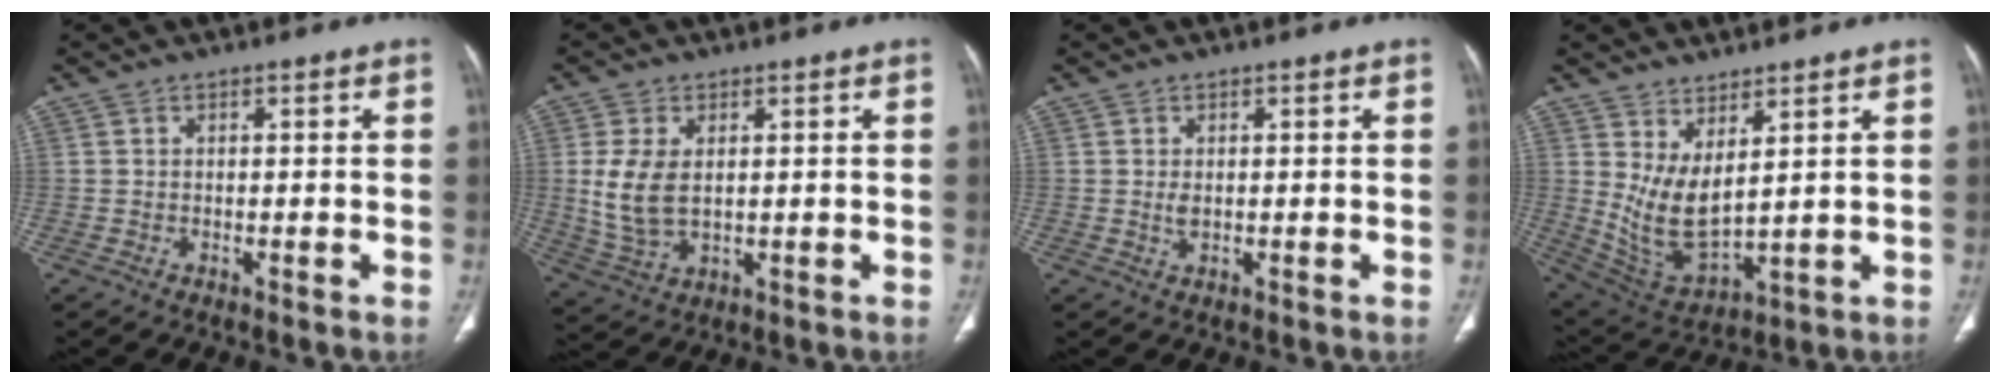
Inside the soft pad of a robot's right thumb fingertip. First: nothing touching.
{"total": 8.7, "force": [1.1, 5.3, 6.9], "torque": [-0.145, -0.009, 0.032]}
{"total": 1.3, "force": [0.1, 0.7, 1.1], "torque": [-0.021, -0.004, 0.006]}
{"total": 9.8, "force": [3.6, 4.2, 8.1], "torque": [-0.149, -0.042, 0.090]}